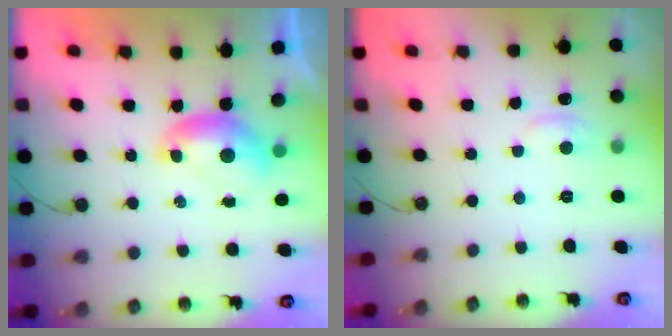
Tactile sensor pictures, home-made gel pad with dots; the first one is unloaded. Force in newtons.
{"total": 2.0, "press": 1.9, "slide": 0.6}